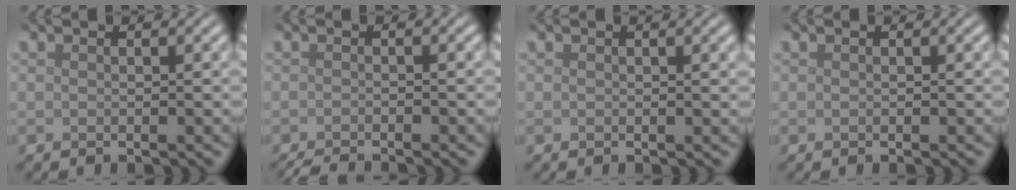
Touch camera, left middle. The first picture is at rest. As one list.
[{"total": 2.2, "force": [-2.1, 0.2, 0.8], "torque": [-0.013, -0.004, -0.039]}, {"total": 0.7, "force": [0.4, 0.2, 0.6], "torque": [-0.004, 0.005, 0.005]}, {"total": 0.0}]